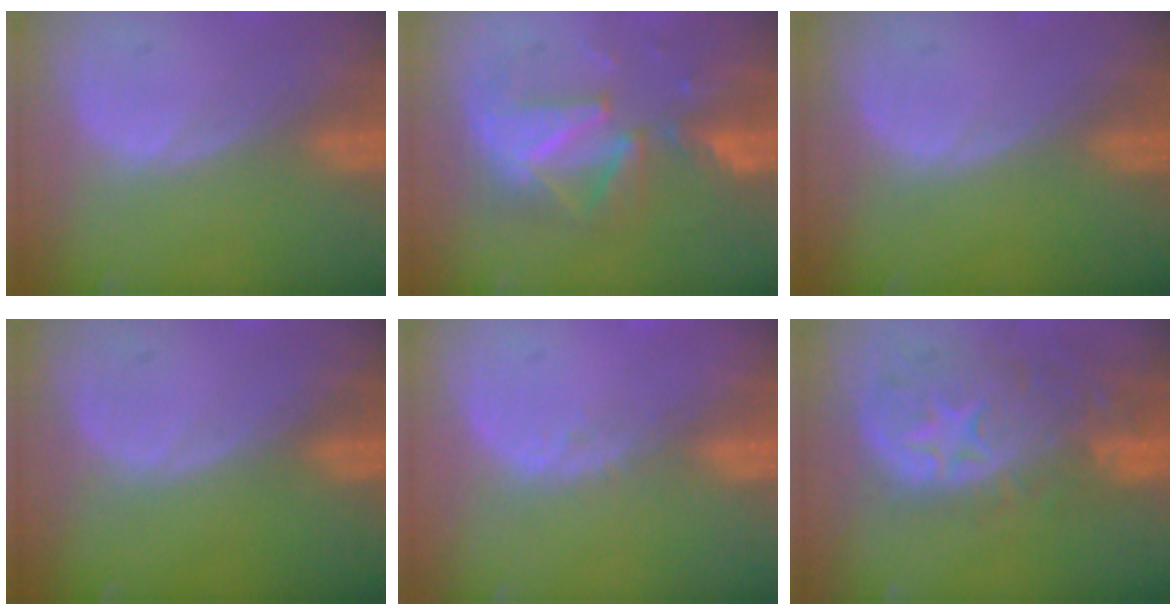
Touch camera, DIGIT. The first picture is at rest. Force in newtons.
{"total": 8.2, "press": 8.2, "slide": 0.3}
{"total": 0.0}
{"total": 0.0}
{"total": 1.8, "press": 1.5, "slide": 1.0}
{"total": 11.1, "press": 9.8, "slide": 5.1}